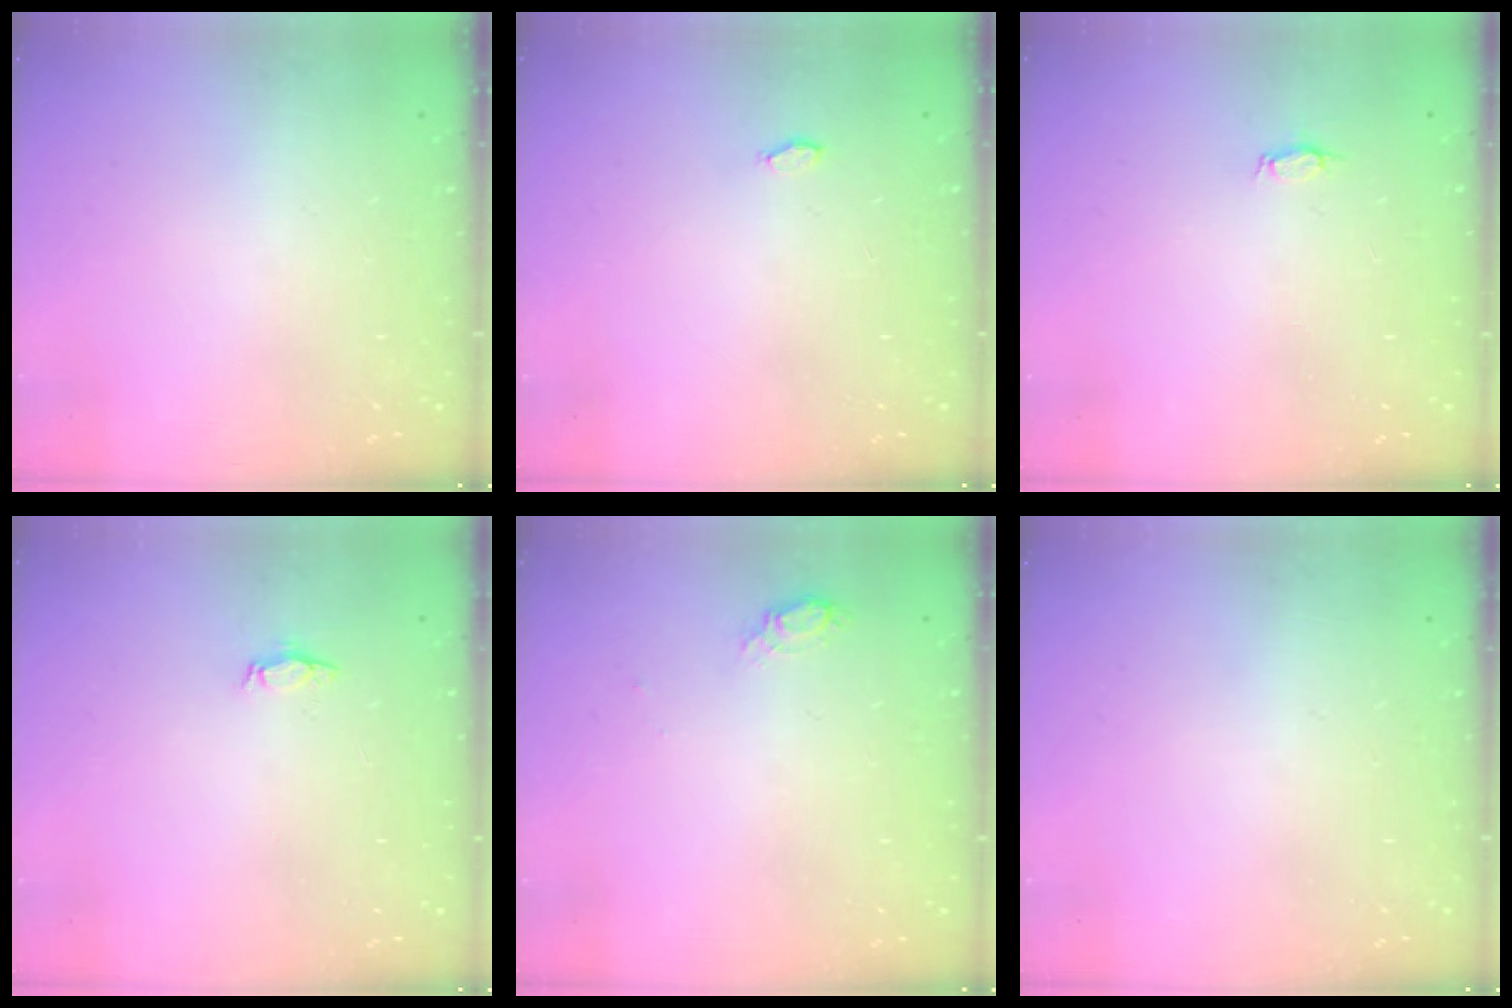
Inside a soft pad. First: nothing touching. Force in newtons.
{"total": 2.4, "press": 2.4, "slide": 0.3}
{"total": 2.9, "press": 2.9, "slide": 0.4}
{"total": 3.2, "press": 3.1, "slide": 0.4}
{"total": 5.2, "press": 4.8, "slide": 1.9}
{"total": 0.0}